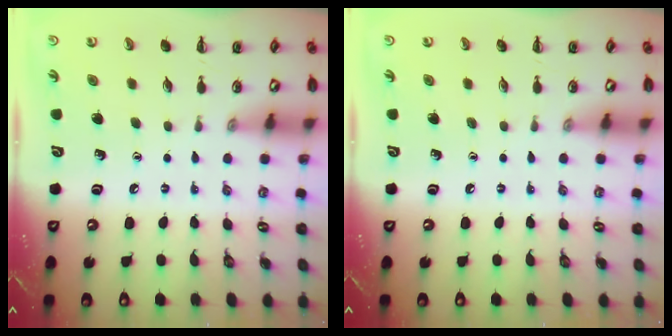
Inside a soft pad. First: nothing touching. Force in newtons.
{"total": 0.0}